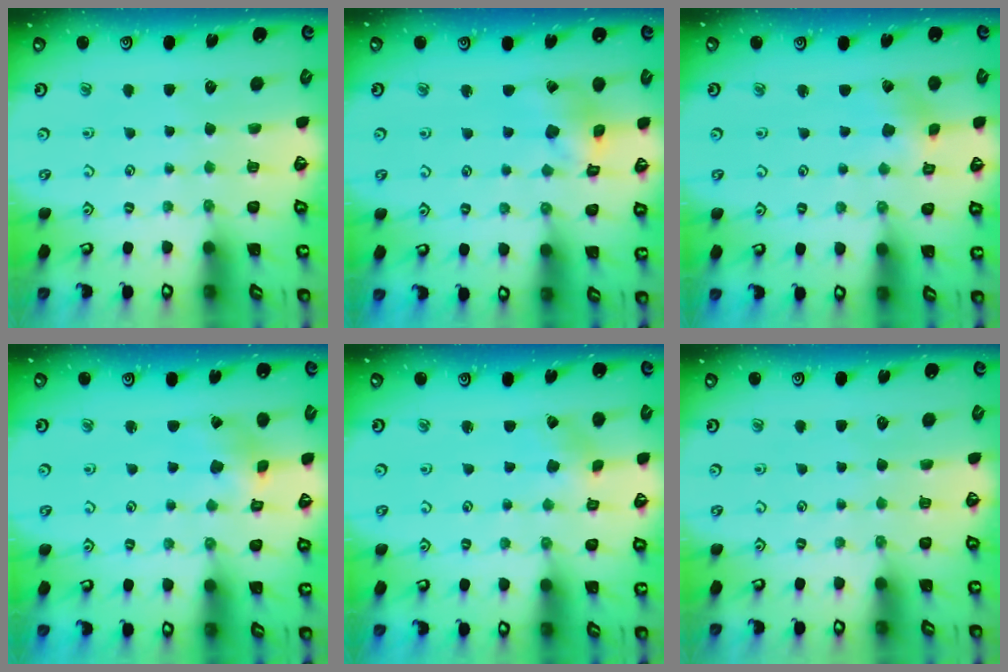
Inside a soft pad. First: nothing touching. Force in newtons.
{"total": 8.3, "press": 8.3, "slide": 0.9}
{"total": 1.6, "press": 1.5, "slide": 0.4}
{"total": 3.5, "press": 3.5, "slide": 0.8}
{"total": 1.0, "press": 1.0, "slide": 0.2}
{"total": 0.0}